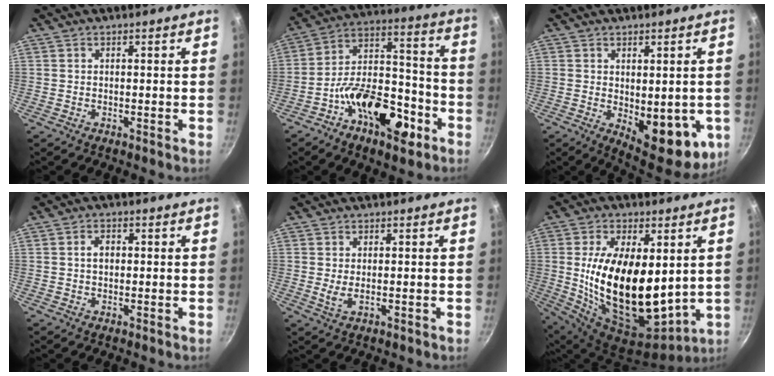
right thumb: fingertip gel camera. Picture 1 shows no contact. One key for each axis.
{"total": 18.3, "fx": -9.0, "fy": 9.0, "fz": 13.1, "tx": -0.172, "ty": 0.078, "tz": -0.150}
{"total": 14.1, "fx": -2.4, "fy": 6.9, "fz": 12.1, "tx": -0.114, "ty": -0.021, "tz": -0.017}
{"total": 2.2, "fx": 0.2, "fy": 1.6, "fz": 1.5, "tx": -0.017, "ty": 0.007, "tz": 0.003}
{"total": 2.3, "fx": 0.0, "fy": 0.9, "fz": 2.1, "tx": -0.044, "ty": -0.008, "tz": 0.005}
{"total": 23.3, "fx": 2.6, "fy": 12.3, "fz": 19.6, "tx": -0.346, "ty": -0.037, "tz": 0.060}